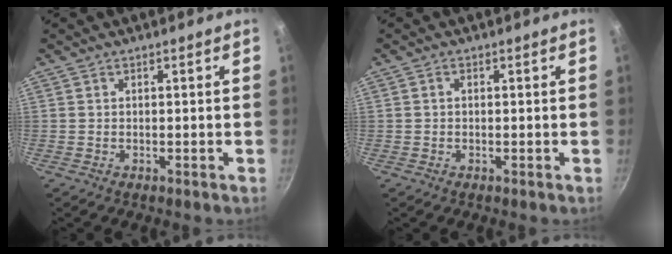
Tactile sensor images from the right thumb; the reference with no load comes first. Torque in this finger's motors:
{"motor_torque": [0.00, -0.31, -0.22, 0.22, -0.04]}